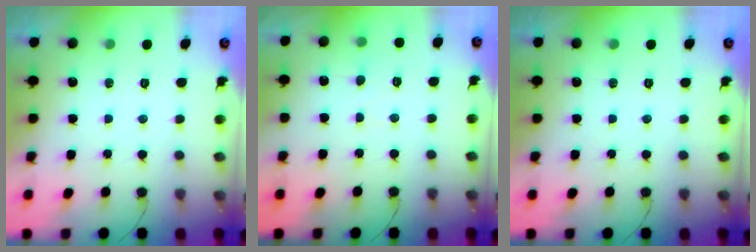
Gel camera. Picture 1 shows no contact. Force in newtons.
{"total": 3.9, "press": 3.9, "slide": 0.4}
{"total": 0.0}